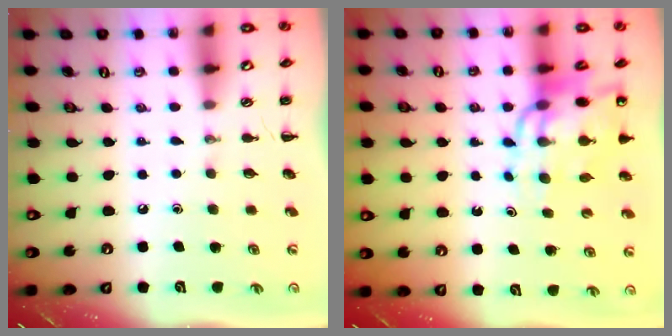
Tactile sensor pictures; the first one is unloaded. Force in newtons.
{"total": 13.1, "press": 12.5, "slide": 4.1}